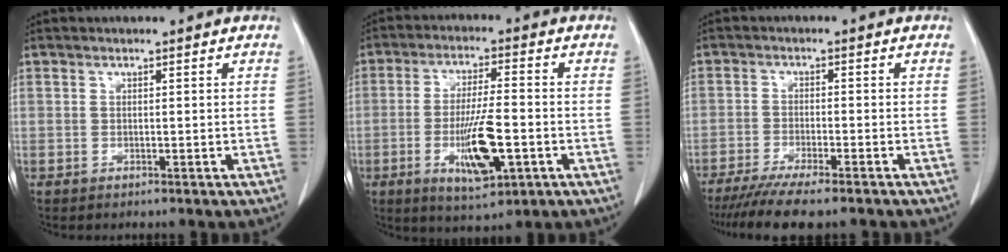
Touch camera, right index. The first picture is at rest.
{"total": 10.5, "force": [-3.1, 2.2, 9.8], "torque": [-0.181, -0.010, -0.048]}
{"total": 9.8, "force": [-8.1, 0.6, 5.5], "torque": [-0.079, -0.022, -0.128]}